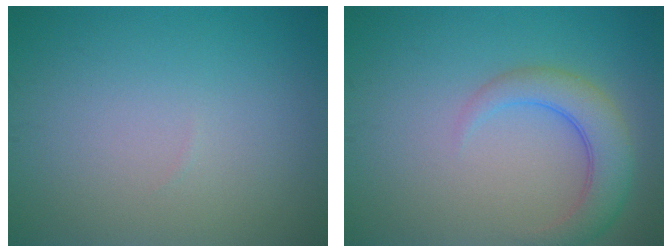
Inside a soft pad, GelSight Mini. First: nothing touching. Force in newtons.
{"total": 4.0, "press": 4.0, "slide": 0.3}